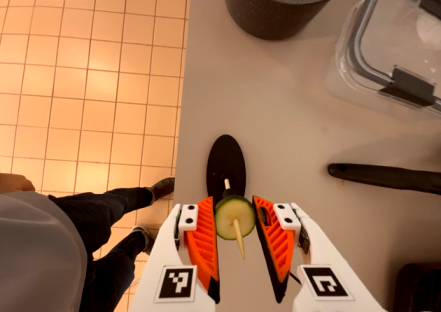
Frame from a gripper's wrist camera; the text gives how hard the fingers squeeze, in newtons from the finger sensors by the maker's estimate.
{"total": 7.6, "left": 7.7, "right": 7.4}